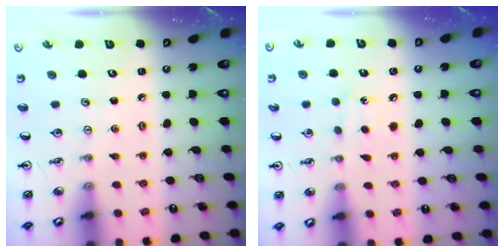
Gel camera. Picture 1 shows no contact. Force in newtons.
{"total": 6.2, "press": 6.2, "slide": 0.8}